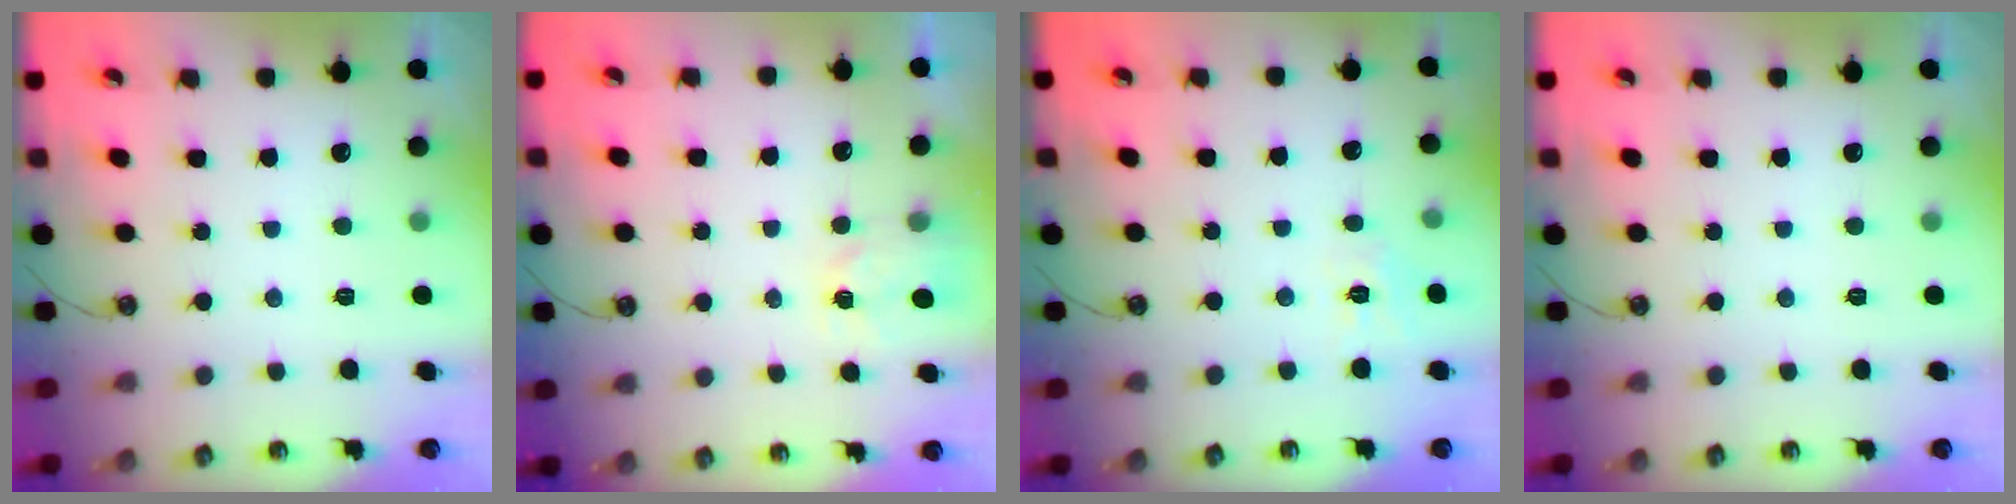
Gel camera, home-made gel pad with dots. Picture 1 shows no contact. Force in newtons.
{"total": 3.0, "press": 3.0, "slide": 0.3}
{"total": 4.8, "press": 4.8, "slide": 0.3}
{"total": 0.0}